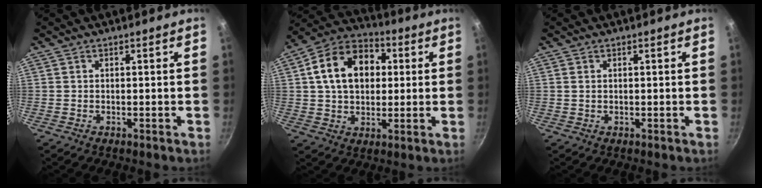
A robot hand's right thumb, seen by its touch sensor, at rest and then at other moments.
{"total": 15.8, "force": [3.0, 11.4, 10.5], "torque": [-0.147, 0.024, 0.036]}
{"total": 0.7, "force": [0.3, 0.5, 0.5], "torque": [-0.009, 0.001, 0.005]}